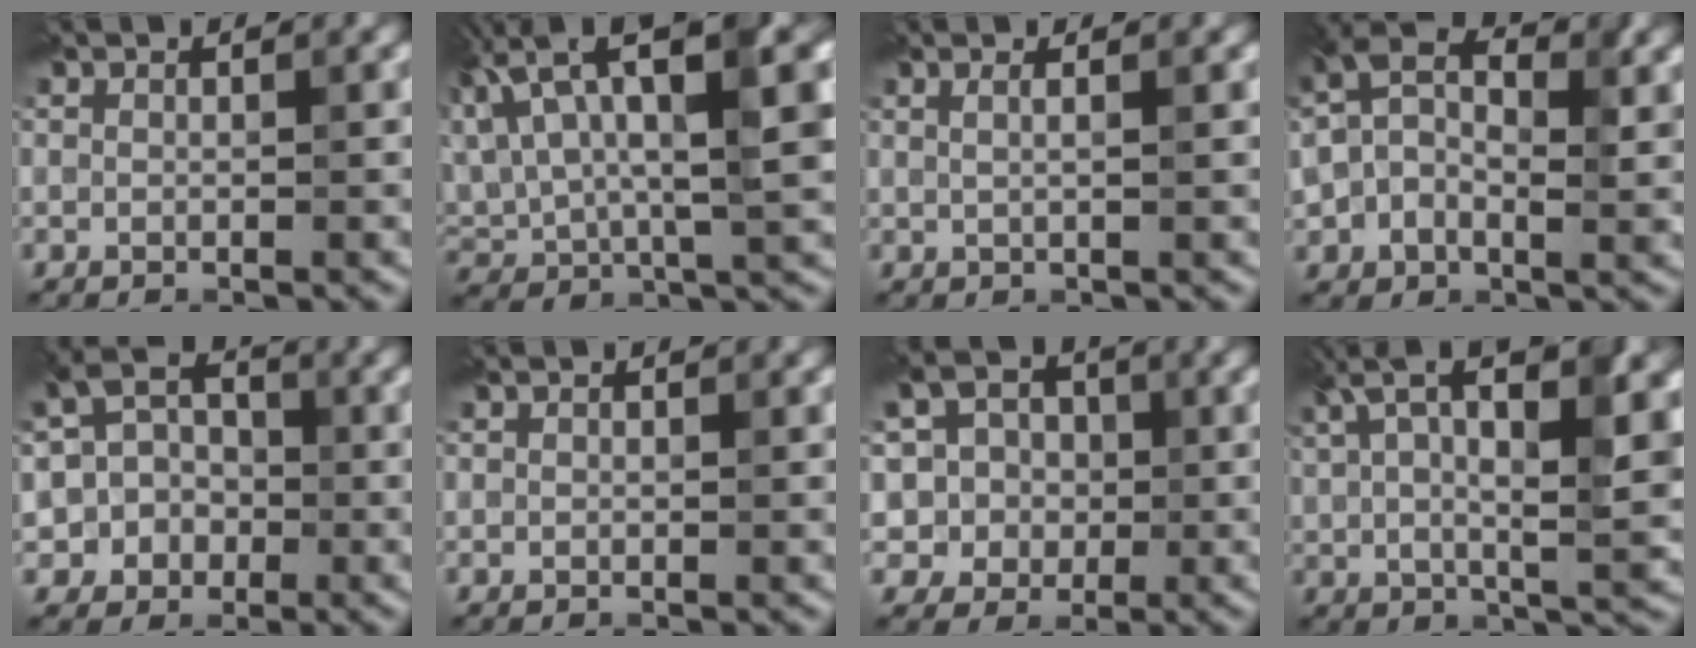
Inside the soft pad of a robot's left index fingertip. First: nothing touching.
{"total": 14.0, "force": [5.9, 5.1, 11.7], "torque": [-0.229, 0.028, 0.104]}
{"total": 3.1, "force": [1.3, 1.6, 2.3], "torque": [-0.010, 0.013, -0.017]}
{"total": 8.1, "force": [1.2, 5.3, 6.1], "torque": [-0.121, 0.010, 0.005]}
{"total": 4.4, "force": [-1.3, 3.8, 1.8], "torque": [-0.022, 0.007, -0.029]}
{"total": 0.0}
{"total": 5.8, "force": [0.7, 5.2, 2.4], "torque": [-0.036, 0.019, -0.018]}
{"total": 10.8, "force": [4.7, 3.6, 9.1], "torque": [-0.166, 0.012, 0.077]}